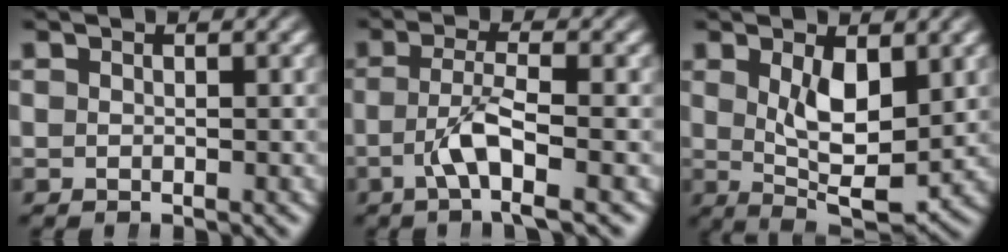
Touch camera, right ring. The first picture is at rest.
{"total": 3.9, "force": [-1.6, 0.7, 3.5], "torque": [-0.068, -0.012, -0.023]}
{"total": 5.9, "force": [0.4, 2.1, 5.4], "torque": [-0.094, -0.033, 0.020]}